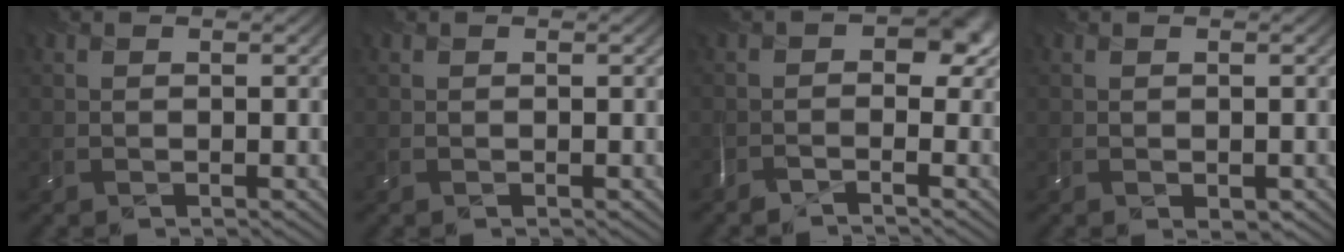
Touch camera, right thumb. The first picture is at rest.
{"total": 0.0}
{"total": 2.8, "force": [-1.5, 1.2, 2.1], "torque": [-0.022, -0.002, -0.036]}
{"total": 1.5, "force": [-0.6, 0.9, 1.0], "torque": [-0.021, -0.009, -0.007]}